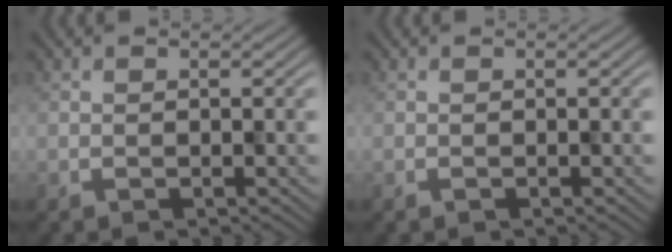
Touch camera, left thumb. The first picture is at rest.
{"total": 0.0}